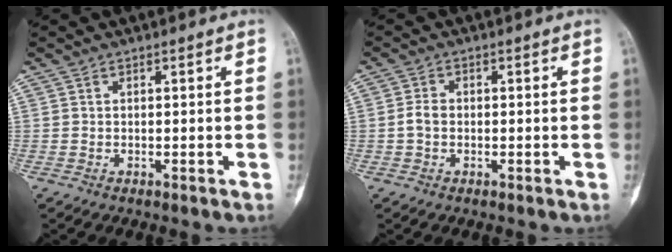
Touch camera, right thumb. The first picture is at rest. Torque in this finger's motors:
{"motor_torque": [0.57, 0.61, 0.30, -0.21, 0.00]}